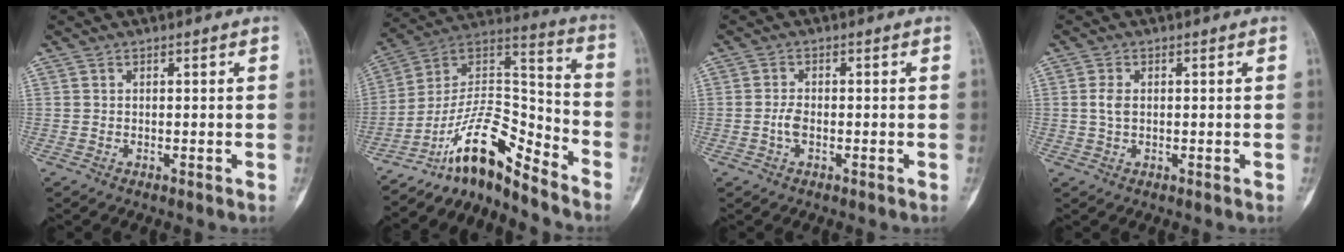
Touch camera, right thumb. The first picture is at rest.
{"total": 14.1, "force": [-11.3, 3.8, 7.6], "torque": [-0.117, 0.124, -0.206]}
{"total": 2.3, "force": [-0.6, 1.1, 1.9], "torque": [-0.042, 0.007, -0.014]}
{"total": 2.2, "force": [0.2, 1.3, 1.8], "torque": [-0.037, 0.002, 0.000]}